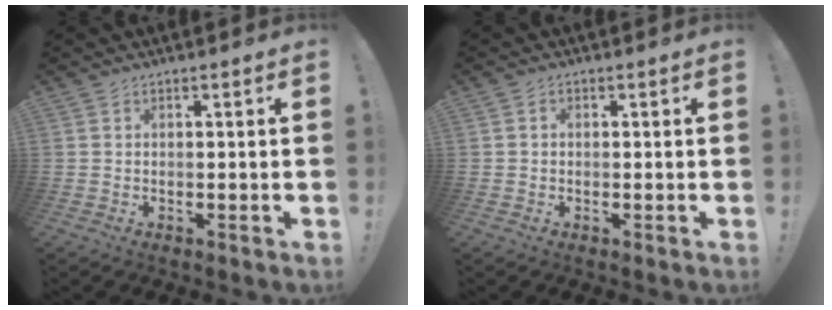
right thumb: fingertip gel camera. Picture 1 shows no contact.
{"total": 0.8, "force": [-0.4, 0.7, 0.3], "torque": [-0.005, 0.003, -0.007]}